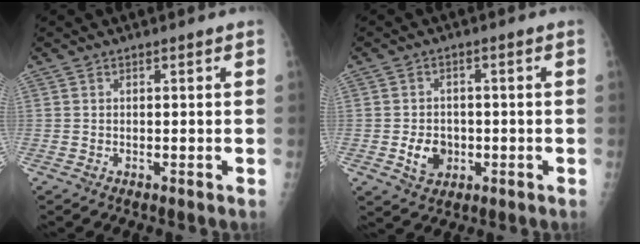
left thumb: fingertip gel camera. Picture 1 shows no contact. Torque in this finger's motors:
{"motor_torque": [0.69, 0.73, 0.57, 0.37, 0.00]}